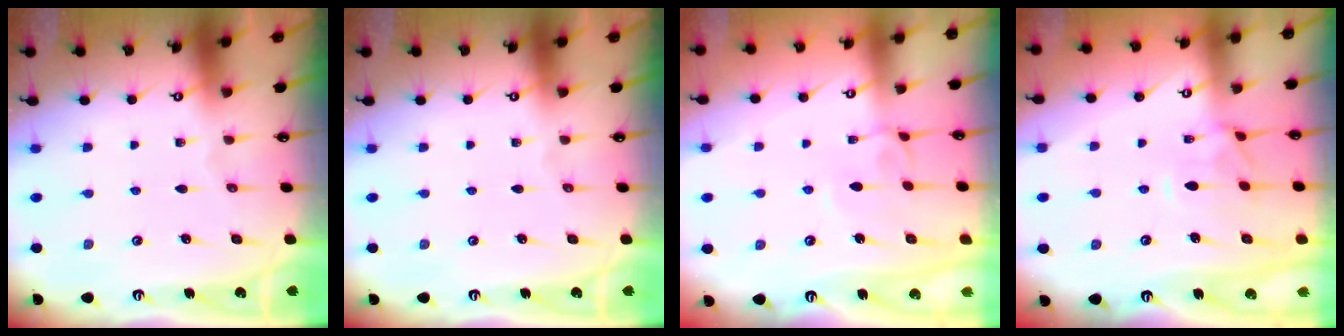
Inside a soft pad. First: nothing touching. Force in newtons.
{"total": 0.0}
{"total": 2.5, "press": 2.5, "slide": 0.3}
{"total": 1.8, "press": 1.5, "slide": 1.0}